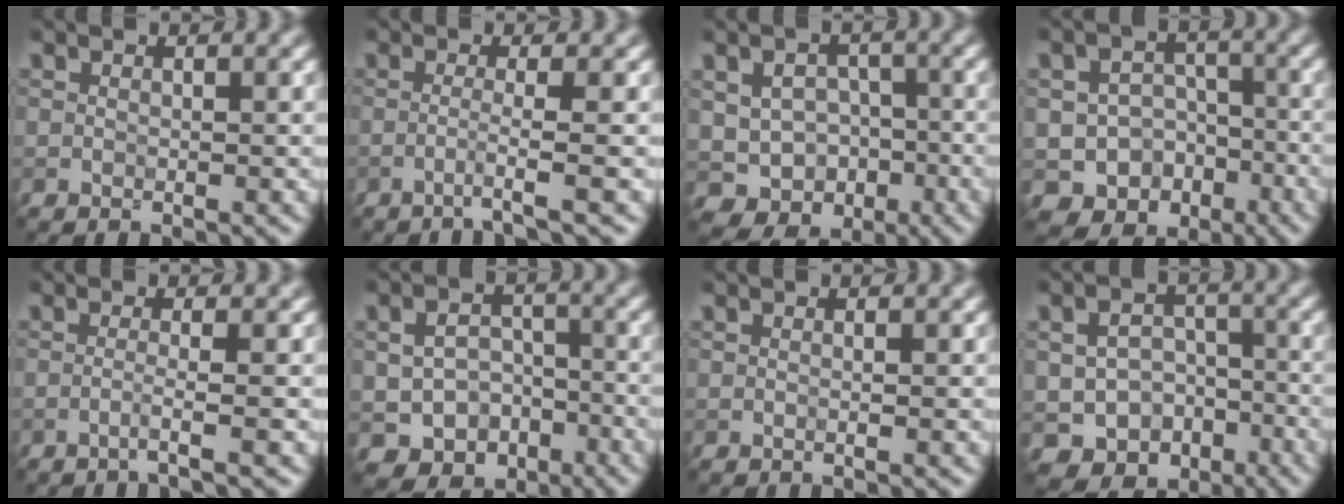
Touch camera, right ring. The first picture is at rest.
{"total": 2.2, "force": [-1.0, 0.0, 2.0], "torque": [-0.026, 0.002, -0.035]}
{"total": 5.4, "force": [-1.6, 4.4, 2.7], "torque": [-0.034, -0.004, -0.025]}
{"total": 7.6, "force": [-3.9, 6.2, 2.3], "torque": [-0.012, -0.008, -0.064]}
{"total": 1.8, "force": [-0.8, 0.2, 1.6], "torque": [-0.017, 0.002, -0.032]}
{"total": 5.0, "force": [-2.3, 3.8, 2.3], "torque": [-0.038, -0.006, -0.031]}
{"total": 0.8, "force": [0.2, 0.4, 0.7], "torque": [0.001, -0.014, -0.009]}
{"total": 6.9, "force": [-3.5, 5.3, 2.8], "torque": [-0.028, -0.005, -0.042]}